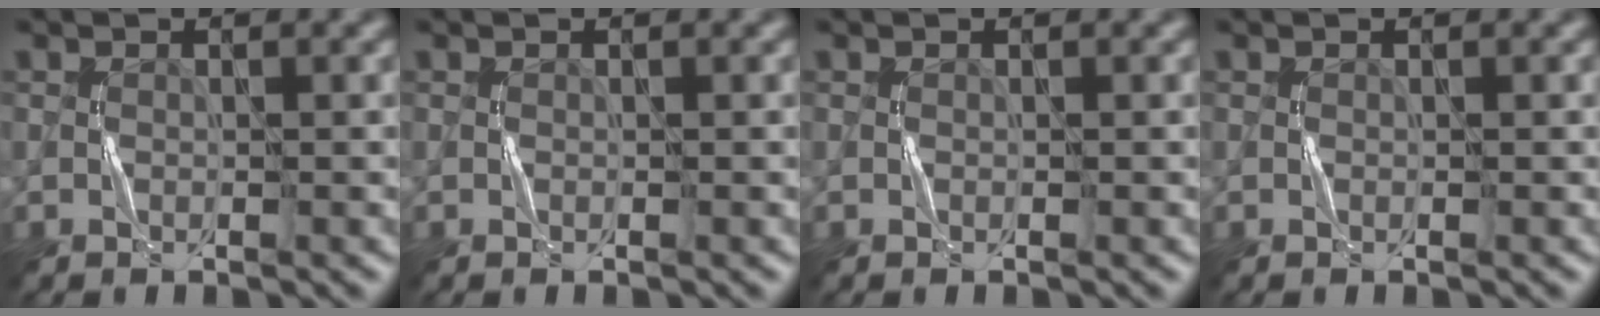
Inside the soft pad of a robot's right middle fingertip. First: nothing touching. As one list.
[{"total": 0.0}, {"total": 0.0}, {"total": 0.0}]